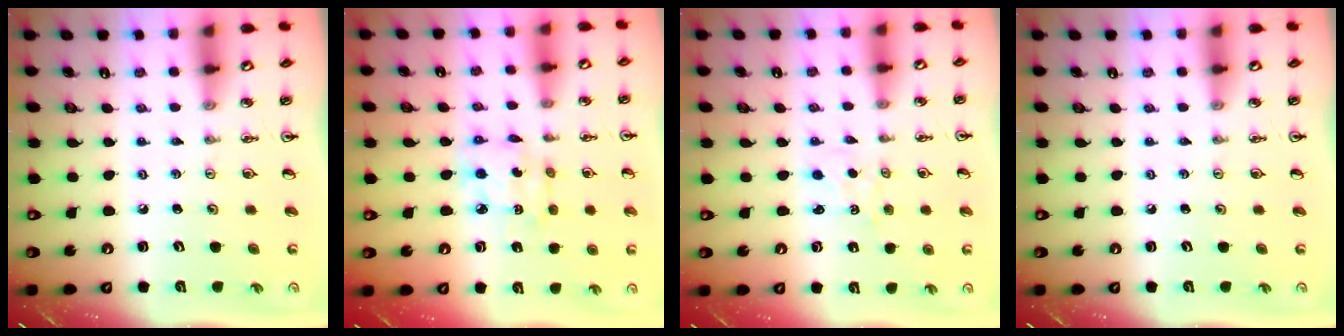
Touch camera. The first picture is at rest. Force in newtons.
{"total": 6.6, "press": 6.6, "slide": 0.4}
{"total": 1.2, "press": 1.1, "slide": 0.2}
{"total": 0.0}